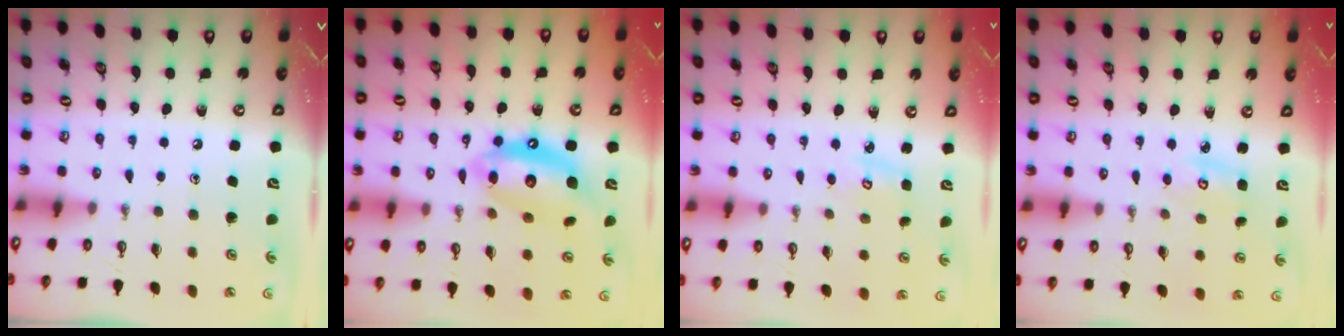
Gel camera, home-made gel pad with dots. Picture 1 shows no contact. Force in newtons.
{"total": 14.6, "press": 14.5, "slide": 1.8}
{"total": 2.6, "press": 2.6, "slide": 0.1}
{"total": 3.8, "press": 3.8, "slide": 0.1}